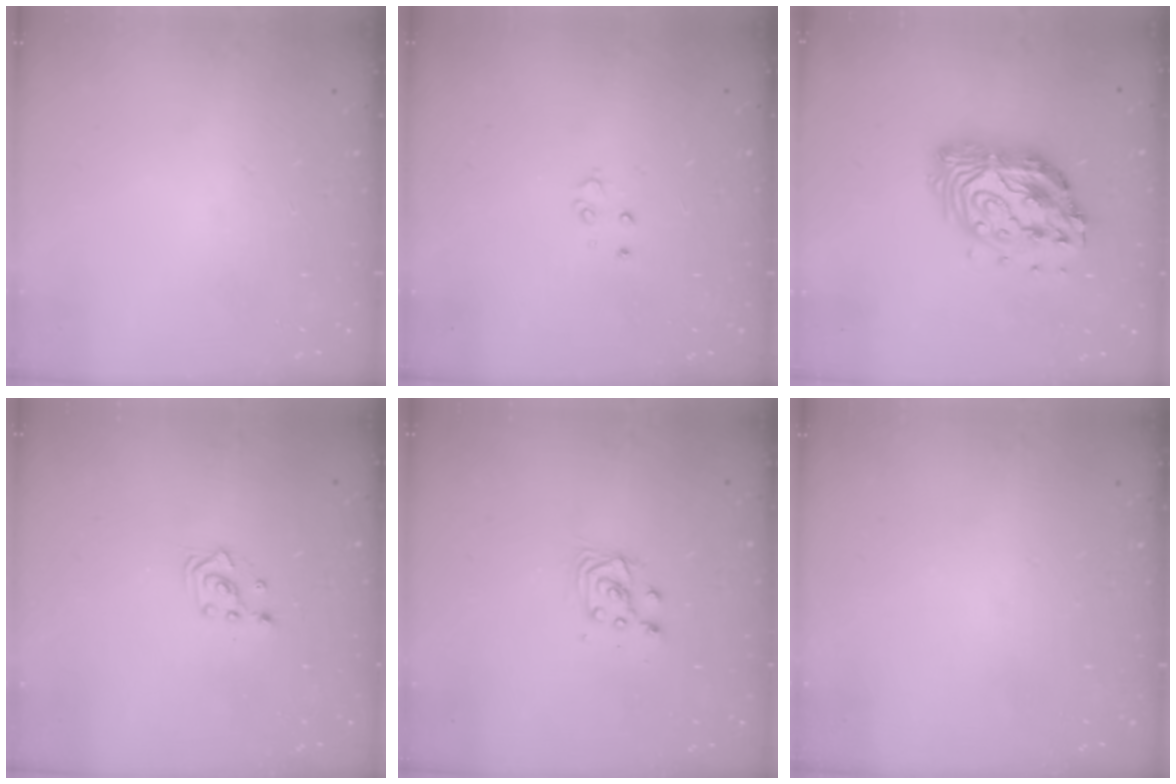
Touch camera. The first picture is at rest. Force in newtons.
{"total": 2.8, "press": 2.8, "slide": 0.3}
{"total": 15.1, "press": 15.0, "slide": 1.1}
{"total": 2.5, "press": 2.5, "slide": 0.3}
{"total": 3.7, "press": 3.7, "slide": 0.3}
{"total": 0.0}